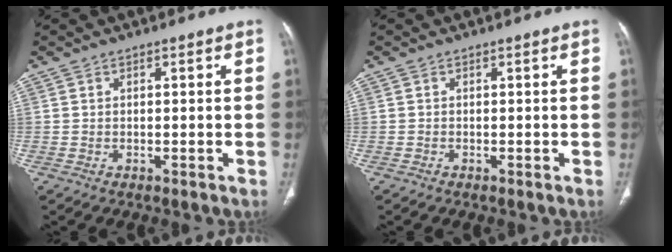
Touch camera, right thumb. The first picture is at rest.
{"total": 0.0}